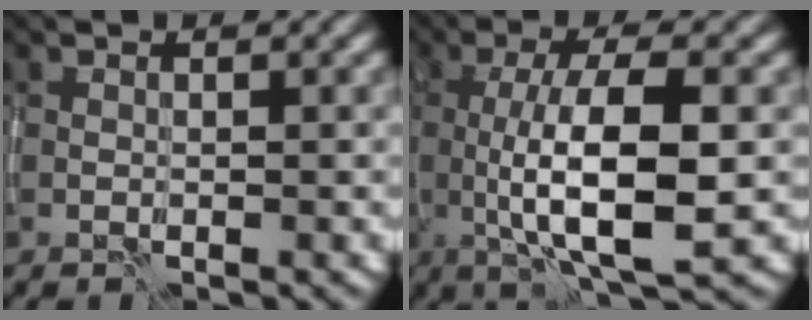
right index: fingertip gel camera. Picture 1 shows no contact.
{"total": 8.8, "force": [-0.5, 2.5, 8.5], "torque": [-0.140, -0.007, -0.005]}